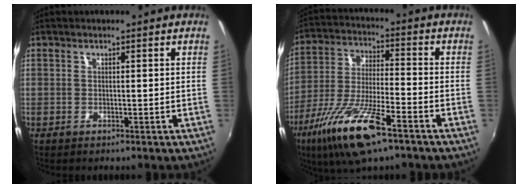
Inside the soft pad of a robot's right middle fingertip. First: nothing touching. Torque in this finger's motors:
{"motor_torque": [1.35, -0.79, 0.88, 0.21]}